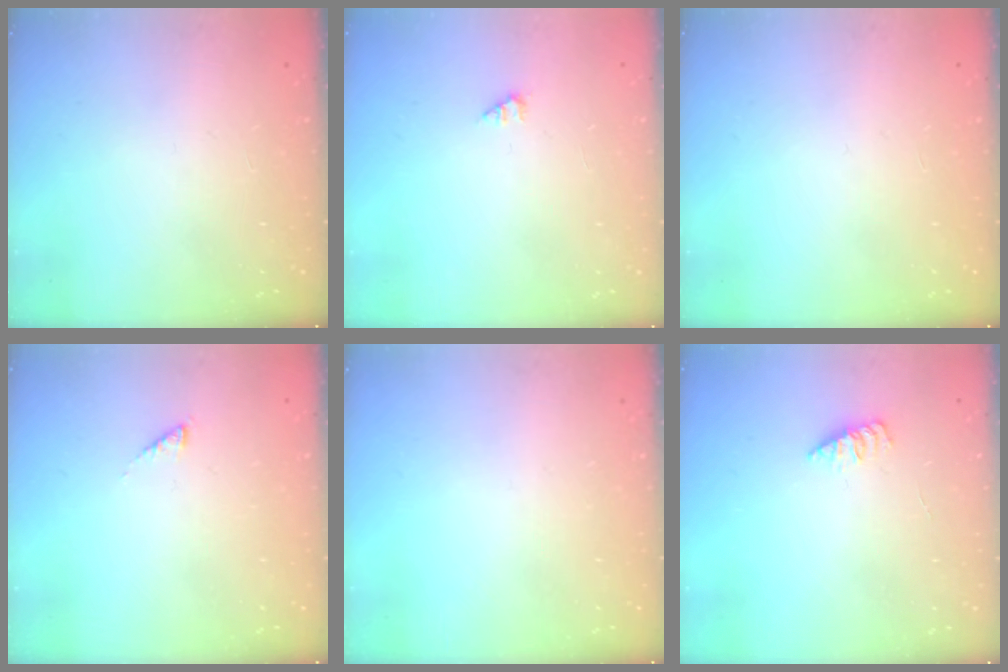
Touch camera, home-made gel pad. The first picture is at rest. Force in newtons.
{"total": 1.0, "press": 1.0, "slide": 0.2}
{"total": 0.0}
{"total": 1.1, "press": 1.0, "slide": 0.3}
{"total": 0.0}
{"total": 2.0, "press": 2.0, "slide": 0.4}